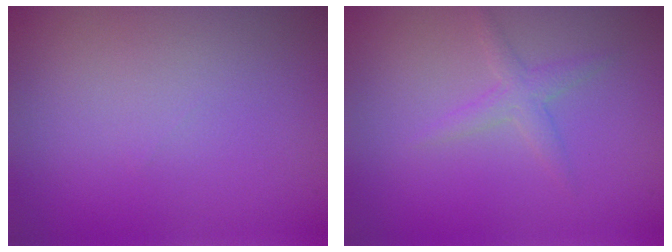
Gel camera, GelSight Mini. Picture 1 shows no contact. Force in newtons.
{"total": 1.6, "press": 1.6, "slide": 0.0}